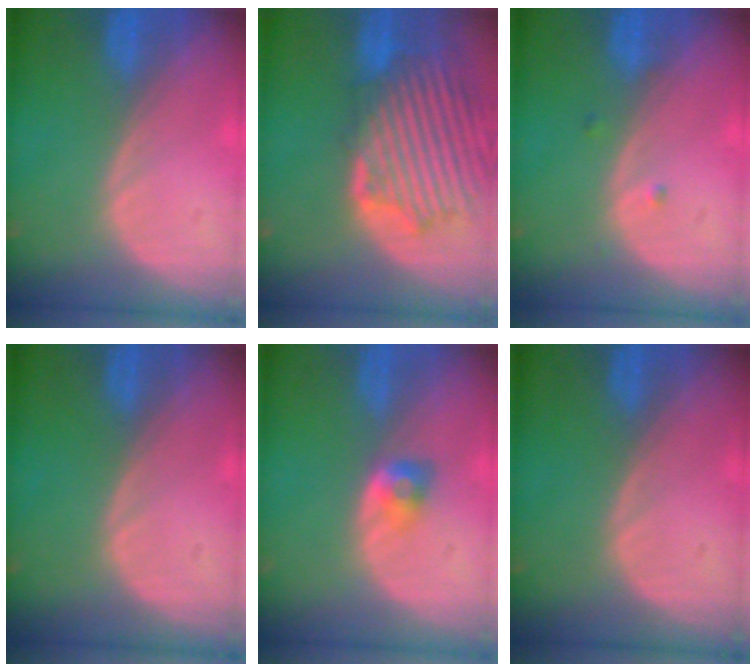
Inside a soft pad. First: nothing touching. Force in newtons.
{"total": 13.1, "press": 11.4, "slide": 6.4}
{"total": 0.8, "press": 0.8, "slide": 0.2}
{"total": 0.0}
{"total": 2.8, "press": 2.4, "slide": 1.4}
{"total": 0.0}